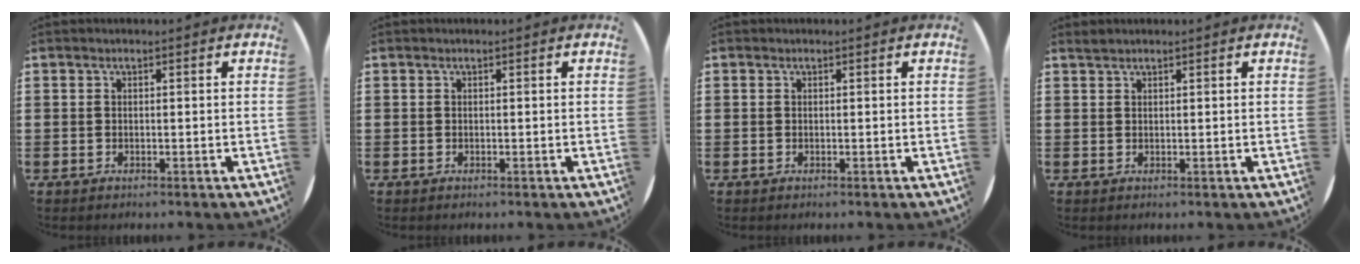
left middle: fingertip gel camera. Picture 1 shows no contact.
{"total": 0.0}
{"total": 0.0}
{"total": 0.7, "force": [0.7, 0.0, -0.1], "torque": [0.000, 0.000, 0.015]}